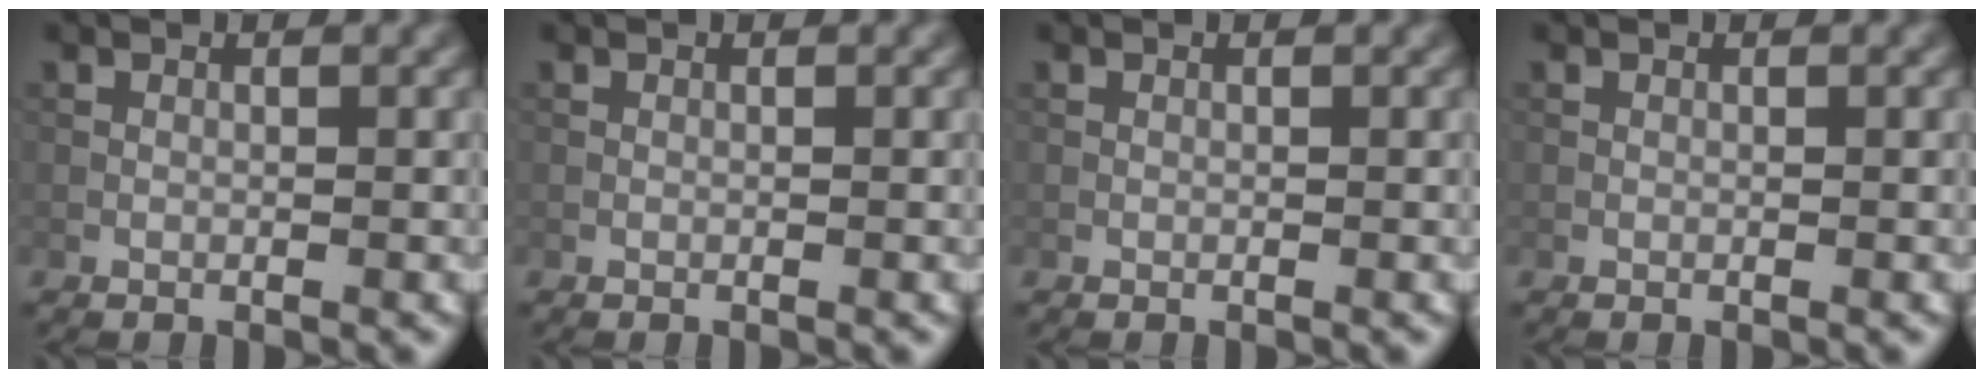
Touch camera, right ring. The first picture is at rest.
{"total": 0.0}
{"total": 0.0}
{"total": 0.0}